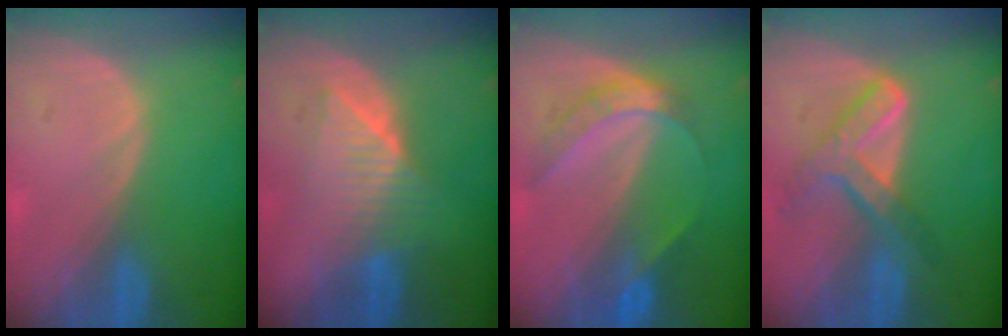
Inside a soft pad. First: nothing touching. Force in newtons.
{"total": 6.4, "press": 6.3, "slide": 1.1}
{"total": 6.1, "press": 5.2, "slide": 3.1}
{"total": 7.5, "press": 6.2, "slide": 4.2}